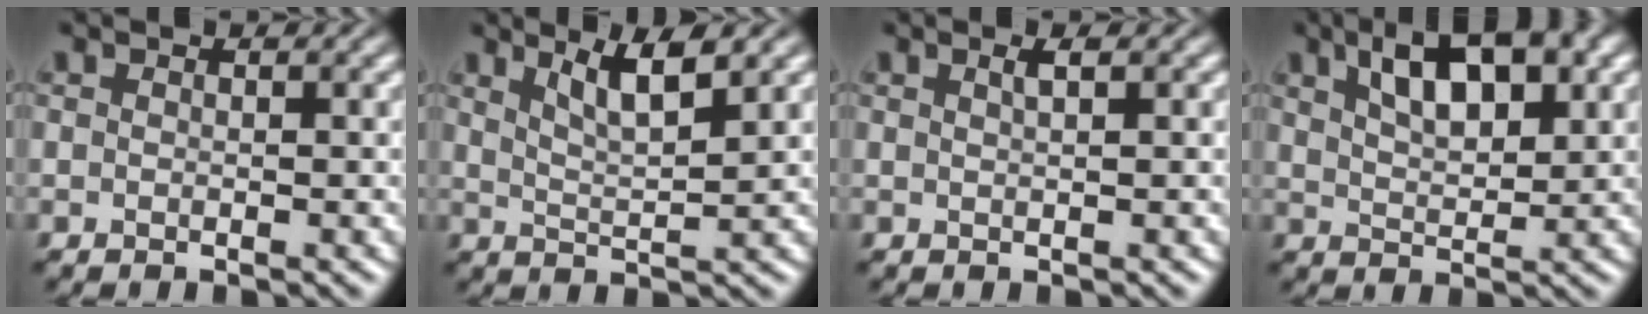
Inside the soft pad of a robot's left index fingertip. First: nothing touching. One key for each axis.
{"total": 3.8, "fx": 2.5, "fy": 0.7, "fz": 2.8, "tx": -0.040, "ty": 0.000, "tz": 0.044}
{"total": 1.1, "fx": 0.5, "fy": 0.3, "fz": 0.9, "tx": -0.011, "ty": 0.003, "tz": 0.007}
{"total": 6.9, "fx": 3.6, "fy": 2.8, "fz": 5.2, "tx": -0.085, "ty": 0.011, "tz": 0.059}